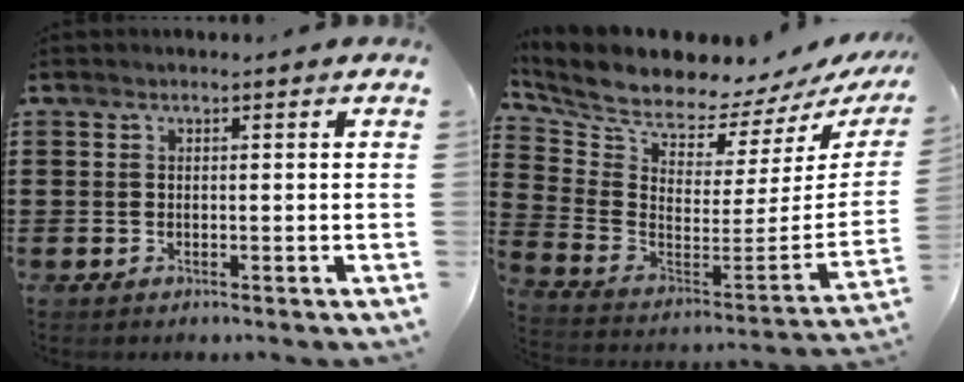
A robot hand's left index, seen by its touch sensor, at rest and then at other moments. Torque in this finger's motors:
{"motor_torque": [1.65, -0.49, 1.05, 0.12]}